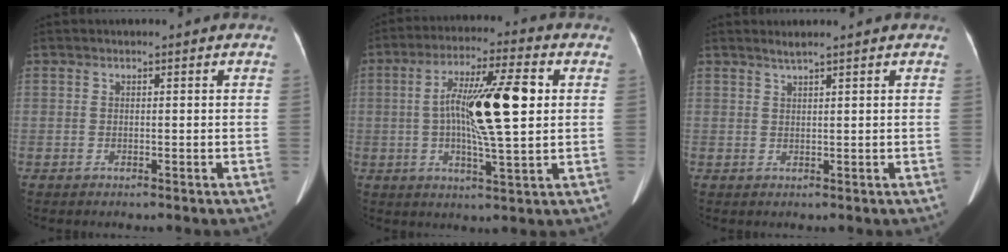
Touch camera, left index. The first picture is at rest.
{"total": 13.8, "force": [1.2, 1.4, 13.7], "torque": [-0.245, 0.009, 0.016]}
{"total": 1.7, "force": [1.4, -0.5, 0.8], "torque": [-0.020, 0.005, 0.031]}